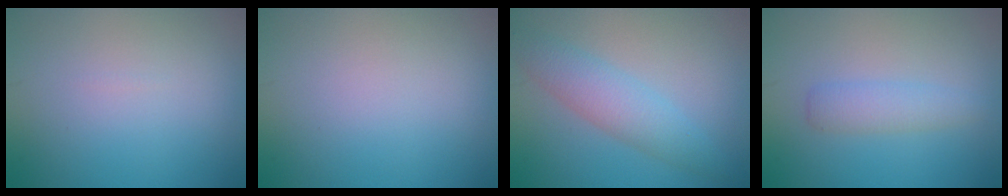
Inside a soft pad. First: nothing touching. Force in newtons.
{"total": 0.0}
{"total": 3.8, "press": 3.8, "slide": 0.2}
{"total": 2.1, "press": 2.1, "slide": 0.1}